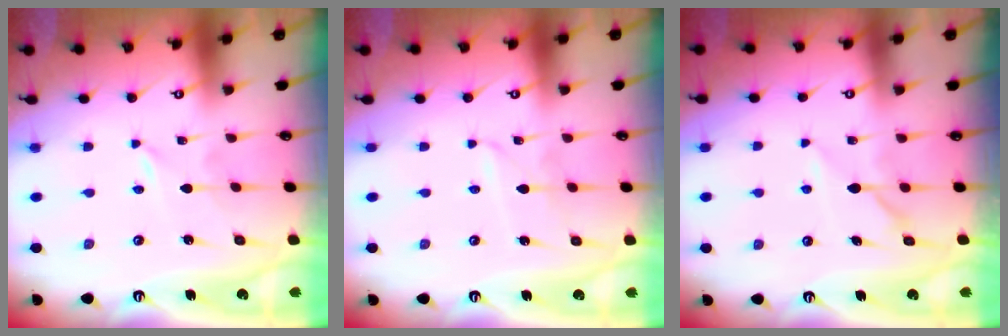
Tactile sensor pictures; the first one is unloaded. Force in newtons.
{"total": 2.9, "press": 2.9, "slide": 0.4}
{"total": 6.1, "press": 6.1, "slide": 0.6}